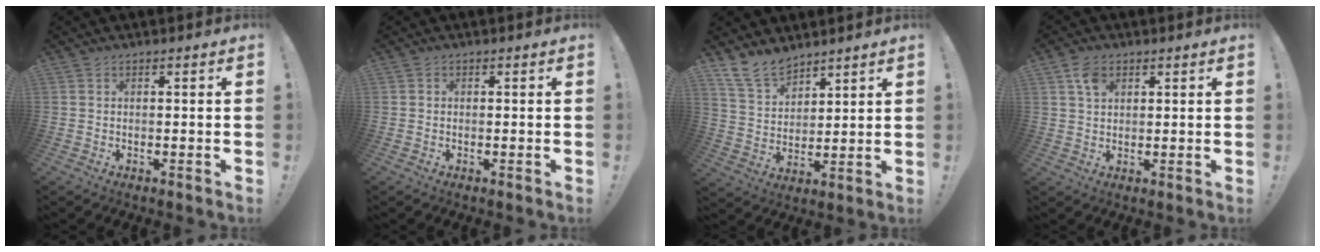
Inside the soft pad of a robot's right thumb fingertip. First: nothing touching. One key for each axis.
{"total": 0.5, "fx": -0.2, "fy": 0.4, "fz": 0.1, "tx": -0.001, "ty": 0.001, "tz": -0.004}
{"total": 11.1, "fx": 9.2, "fy": 5.4, "fz": 3.2, "tx": -0.058, "ty": -0.065, "tz": 0.181}
{"total": 4.7, "fx": 2.4, "fy": 3.2, "fz": 2.5, "tx": -0.032, "ty": -0.008, "tz": 0.042}